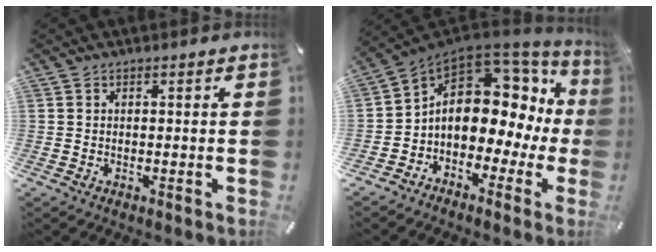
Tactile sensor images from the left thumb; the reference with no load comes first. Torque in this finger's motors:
{"motor_torque": [1.82, 2.92, 0.45, 0.16, 0.15]}